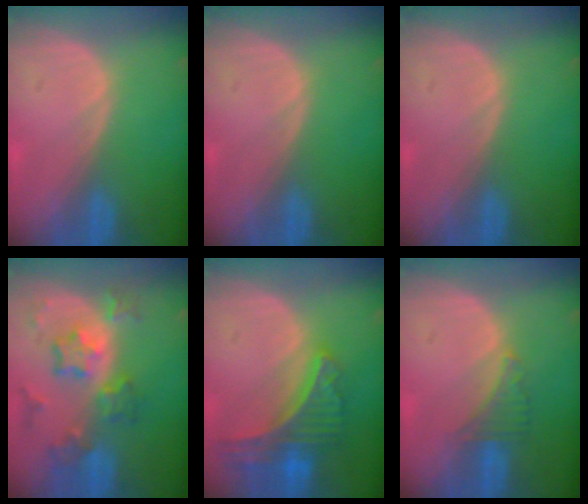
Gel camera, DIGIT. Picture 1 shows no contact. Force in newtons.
{"total": 0.0}
{"total": 0.0}
{"total": 8.4, "press": 7.5, "slide": 4.0}
{"total": 8.9, "press": 7.6, "slide": 4.5}
{"total": 2.9, "press": 2.9, "slide": 0.6}